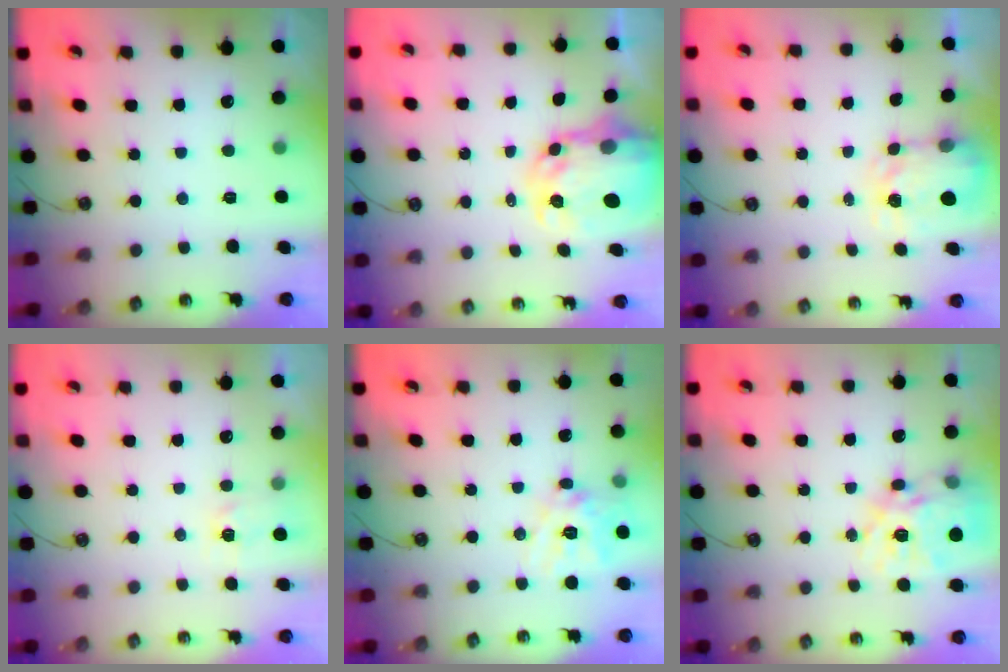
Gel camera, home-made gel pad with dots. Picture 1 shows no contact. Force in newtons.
{"total": 8.6, "press": 8.5, "slide": 0.8}
{"total": 3.8, "press": 3.8, "slide": 0.5}
{"total": 4.7, "press": 4.7, "slide": 0.6}
{"total": 13.7, "press": 13.6, "slide": 1.6}
{"total": 20.4, "press": 20.3, "slide": 1.8}